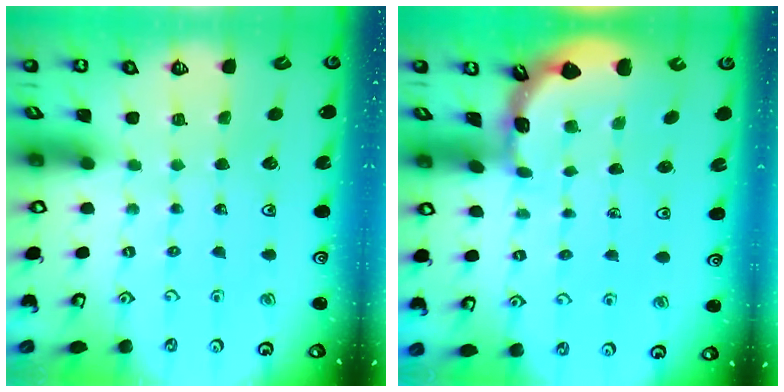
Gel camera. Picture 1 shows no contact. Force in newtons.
{"total": 1.6, "press": 1.6, "slide": 0.1}